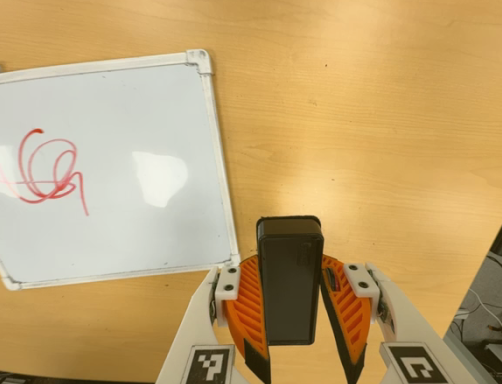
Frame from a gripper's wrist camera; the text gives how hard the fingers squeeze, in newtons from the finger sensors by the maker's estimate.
{"total": 7.9, "left": 7.0, "right": 8.8}